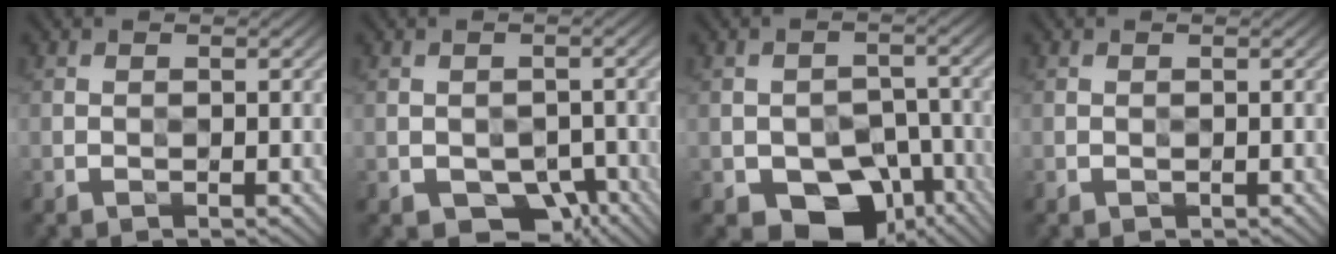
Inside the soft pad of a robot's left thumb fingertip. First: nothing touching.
{"total": 6.0, "force": [-3.2, 3.8, 3.3], "torque": [-0.049, -0.010, -0.048]}
{"total": 11.2, "force": [-6.4, 7.1, 5.7], "torque": [-0.077, -0.011, -0.090]}
{"total": 0.0}